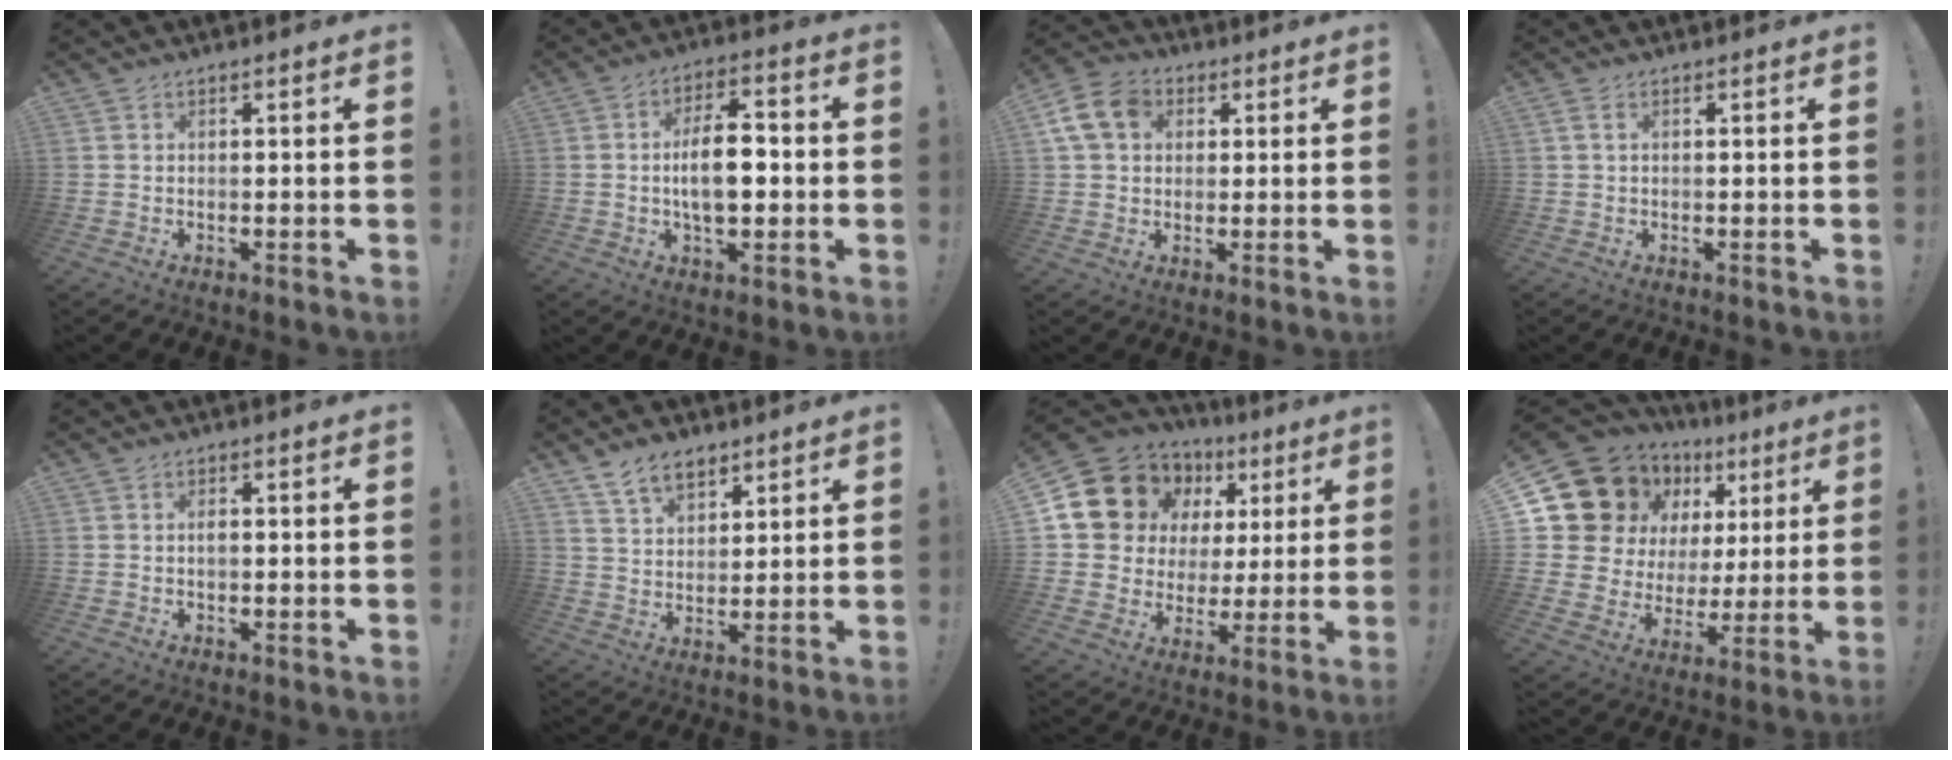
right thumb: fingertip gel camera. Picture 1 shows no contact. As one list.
[{"total": 11.4, "force": [-1.0, 5.8, 9.8], "torque": [-0.173, 0.005, -0.023]}, {"total": 12.0, "force": [3.8, 9.4, 6.5], "torque": [-0.117, -0.004, 0.076]}, {"total": 1.6, "force": [0.5, 0.5, 1.4], "torque": [-0.034, 0.005, 0.011]}, {"total": 0.9, "force": [-0.1, 0.6, 0.7], "torque": [-0.007, 0.000, -0.004]}, {"total": 8.6, "force": [6.1, 4.8, 3.6], "torque": [-0.062, -0.028, 0.117]}, {"total": 13.9, "force": [8.0, 10.2, 4.9], "torque": [-0.082, -0.050, 0.165]}, {"total": 14.1, "force": [9.4, 8.7, 6.0], "torque": [-0.107, -0.073, 0.189]}]